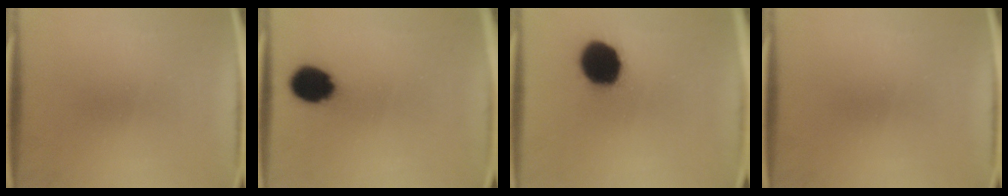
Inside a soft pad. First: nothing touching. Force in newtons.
{"total": 9.4}
{"total": 14.1}
{"total": 0.0}